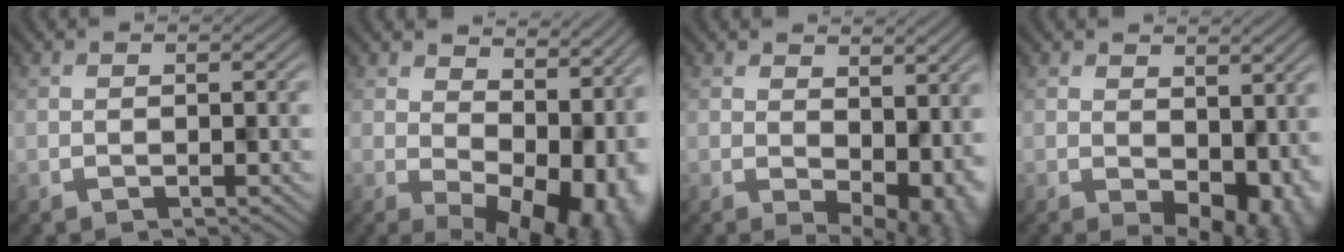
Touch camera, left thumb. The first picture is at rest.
{"total": 13.9, "force": [0.6, 8.7, 10.8], "torque": [-0.125, -0.040, 0.053]}
{"total": 6.9, "force": [-0.4, 4.3, 5.5], "torque": [-0.062, -0.025, 0.014]}
{"total": 6.6, "force": [-1.0, 4.2, 5.0], "torque": [-0.060, -0.028, -0.002]}